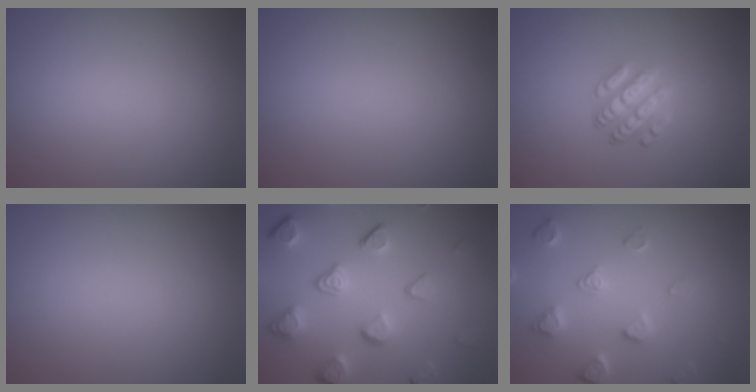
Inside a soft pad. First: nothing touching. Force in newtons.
{"total": 0.0}
{"total": 3.6, "press": 2.6, "slide": 2.4}
{"total": 0.0}
{"total": 5.2, "press": 4.0, "slide": 3.3}
{"total": 3.2, "press": 3.2, "slide": 0.8}